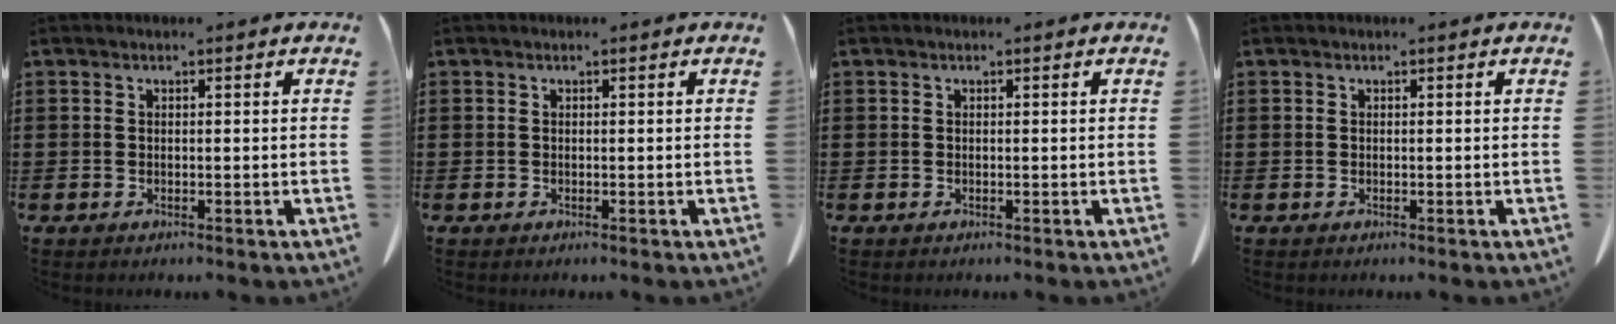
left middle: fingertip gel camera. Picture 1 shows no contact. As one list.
[{"total": 0.0}, {"total": 0.0}, {"total": 0.0}]